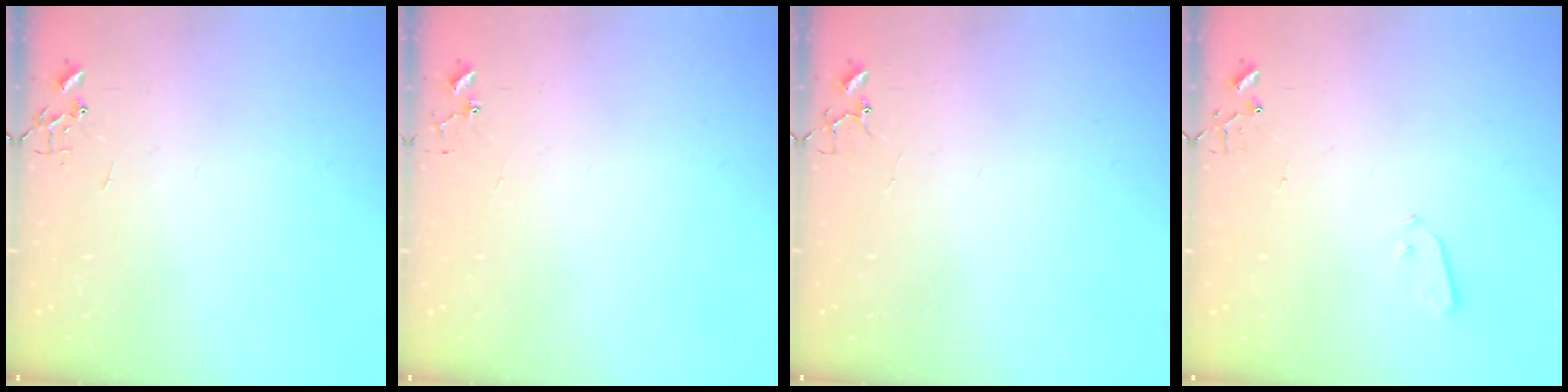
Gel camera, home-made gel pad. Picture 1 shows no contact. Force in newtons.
{"total": 3.1, "press": 3.1, "slide": 0.3}
{"total": 3.4, "press": 3.4, "slide": 0.3}
{"total": 3.7, "press": 3.7, "slide": 0.1}